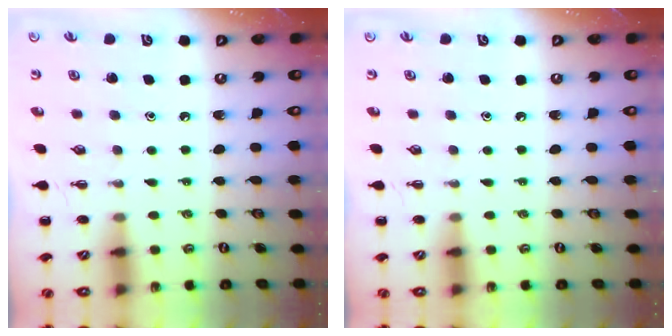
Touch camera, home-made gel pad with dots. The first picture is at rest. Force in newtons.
{"total": 0.0}